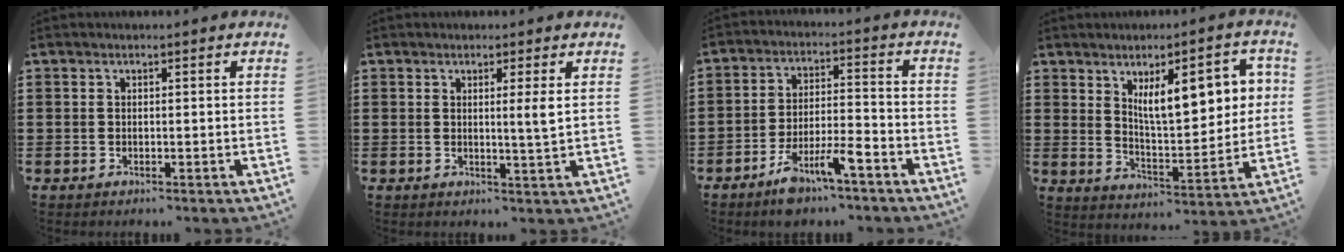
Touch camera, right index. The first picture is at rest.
{"total": 2.8, "force": [0.8, -0.4, 2.7], "torque": [-0.044, -0.009, 0.009]}
{"total": 7.0, "force": [-5.3, 1.5, 4.3], "torque": [-0.082, 0.001, -0.099]}
{"total": 10.7, "force": [4.1, 3.9, 9.0], "torque": [-0.147, -0.002, 0.066]}